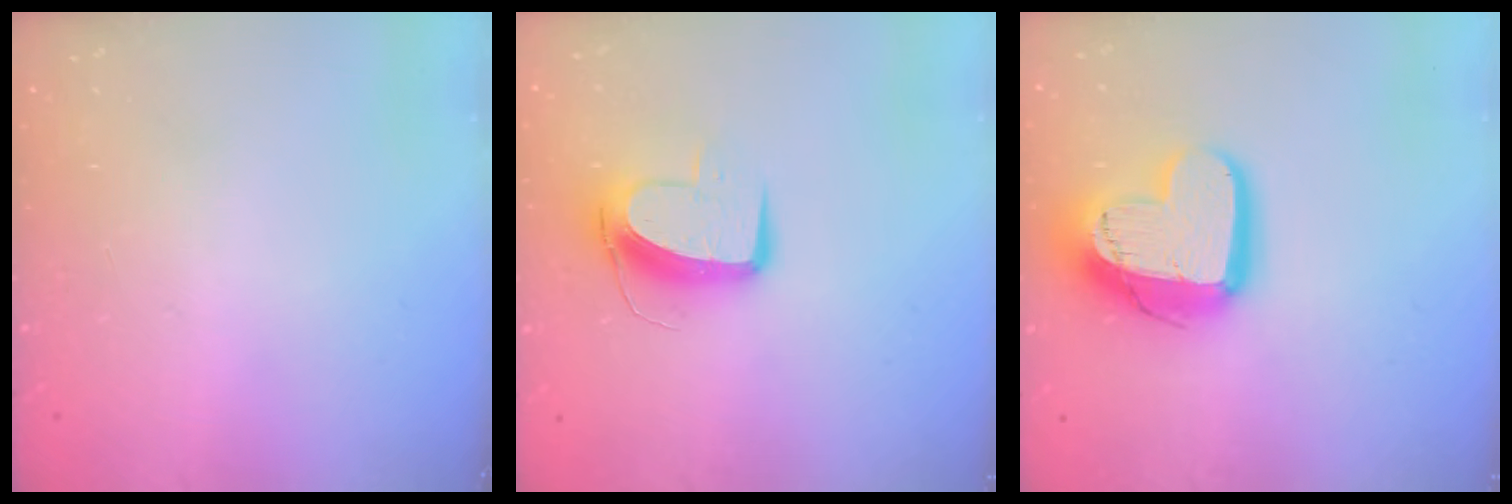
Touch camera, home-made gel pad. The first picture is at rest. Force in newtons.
{"total": 10.0, "press": 9.9, "slide": 0.8}
{"total": 17.0, "press": 17.0, "slide": 1.7}